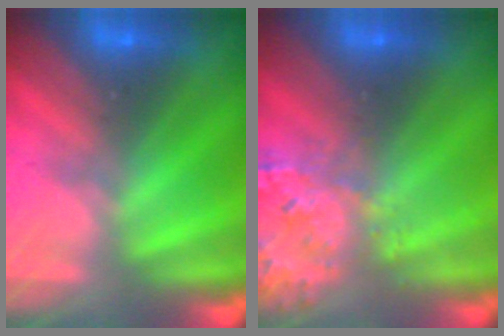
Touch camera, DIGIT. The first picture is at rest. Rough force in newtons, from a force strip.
{"total": 2.9}